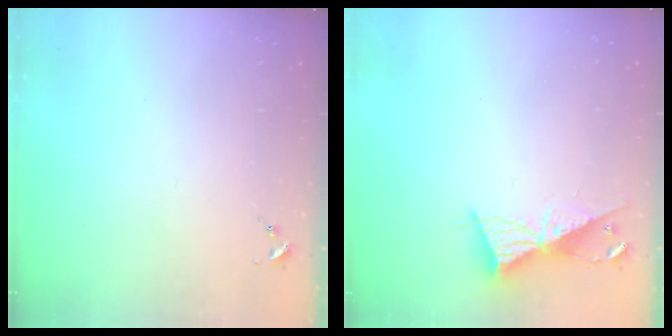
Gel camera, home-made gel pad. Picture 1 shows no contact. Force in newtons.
{"total": 9.7, "press": 9.7, "slide": 0.7}